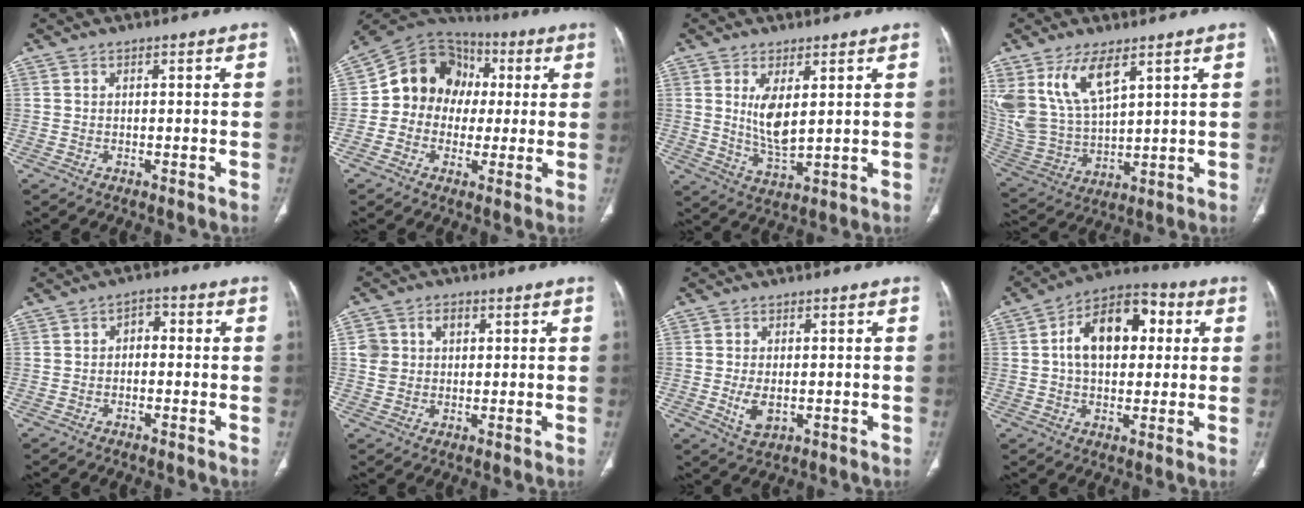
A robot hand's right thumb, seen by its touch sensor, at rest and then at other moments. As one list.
[{"total": 14.4, "force": [0.9, 12.5, 7.2], "torque": [-0.084, 0.032, 0.005]}, {"total": 6.9, "force": [2.0, 2.6, 6.0], "torque": [-0.112, -0.028, 0.051]}, {"total": 14.7, "force": [7.9, 6.9, 10.3], "torque": [-0.204, -0.029, 0.176]}, {"total": 2.9, "force": [-0.1, 2.0, 2.0], "torque": [-0.017, 0.013, -0.011]}, {"total": 5.6, "force": [1.7, 4.7, 2.6], "torque": [-0.022, -0.002, 0.034]}, {"total": 4.5, "force": [-0.7, 2.7, 3.6], "torque": [-0.067, -0.009, -0.005]}, {"total": 15.0, "force": [2.8, 9.3, 11.4], "torque": [-0.155, 0.023, 0.036]}]